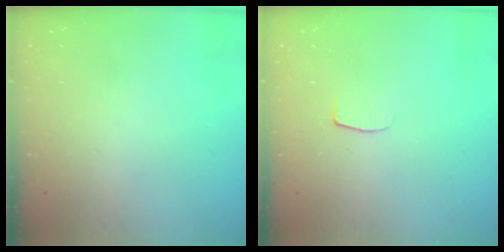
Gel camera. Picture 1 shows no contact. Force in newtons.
{"total": 4.3, "press": 4.3, "slide": 0.5}